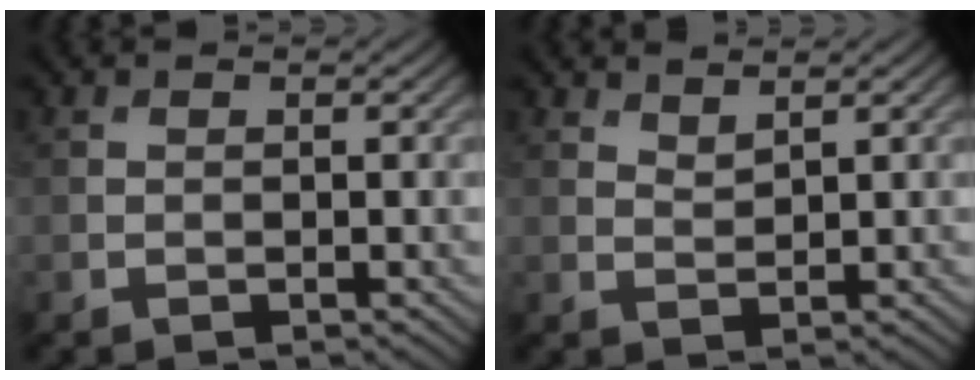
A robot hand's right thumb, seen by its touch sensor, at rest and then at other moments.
{"total": 1.7, "force": [1.5, 0.3, 0.7], "torque": [-0.019, -0.001, 0.034]}